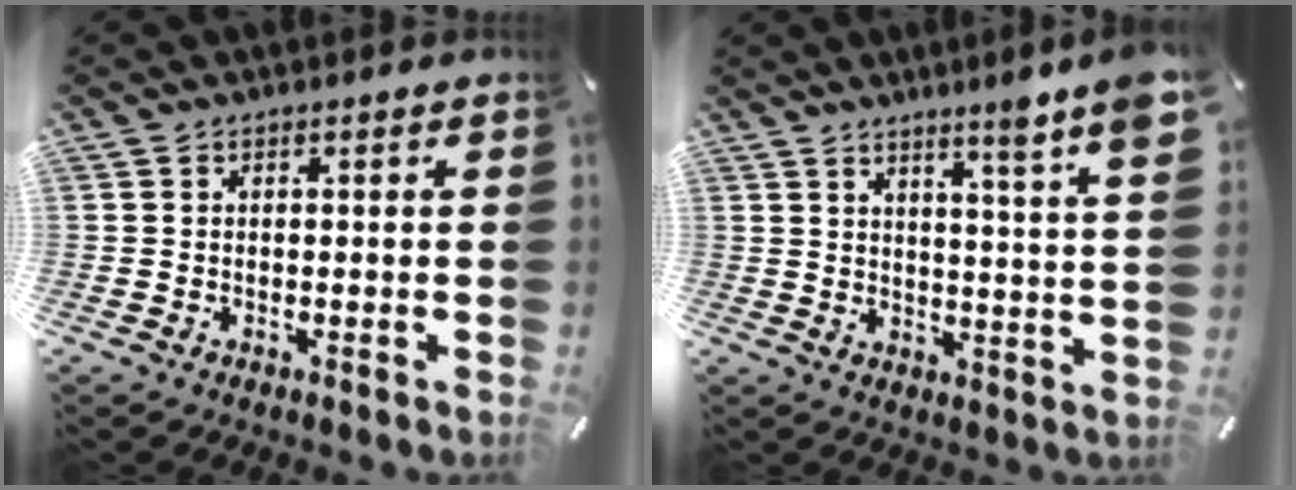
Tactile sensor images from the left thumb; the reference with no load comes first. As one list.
[{"total": 8.6, "force": [6.6, -0.3, 5.6], "torque": [-0.078, -0.053, 0.102]}]